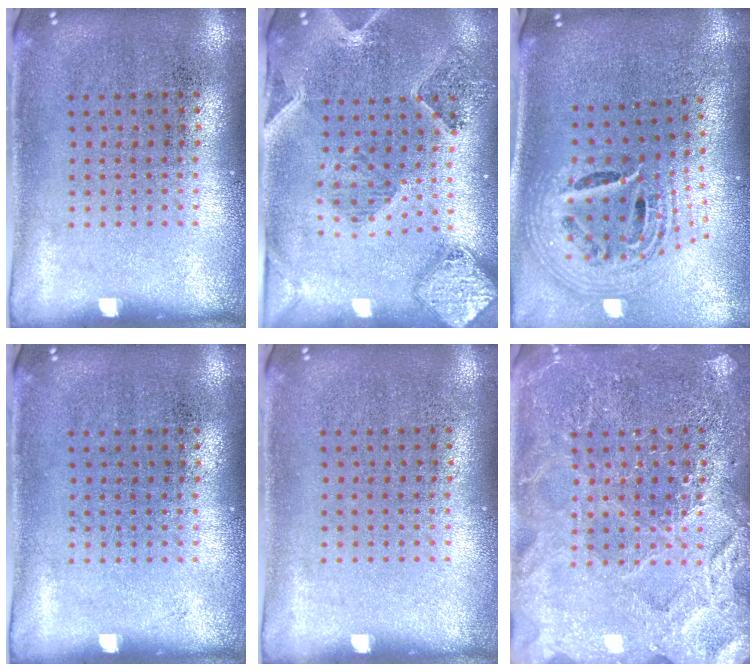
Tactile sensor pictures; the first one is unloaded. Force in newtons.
{"total": 1.5, "press": 1.4, "slide": 0.3}
{"total": 2.7, "press": 1.8, "slide": 1.9}
{"total": 0.0}
{"total": 0.0}
{"total": 3.5, "press": 3.5, "slide": 0.4}